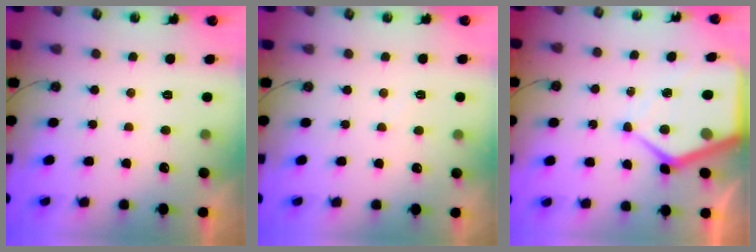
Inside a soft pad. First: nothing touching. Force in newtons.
{"total": 2.9, "press": 2.9, "slide": 0.4}
{"total": 12.1, "press": 12.1, "slide": 0.9}